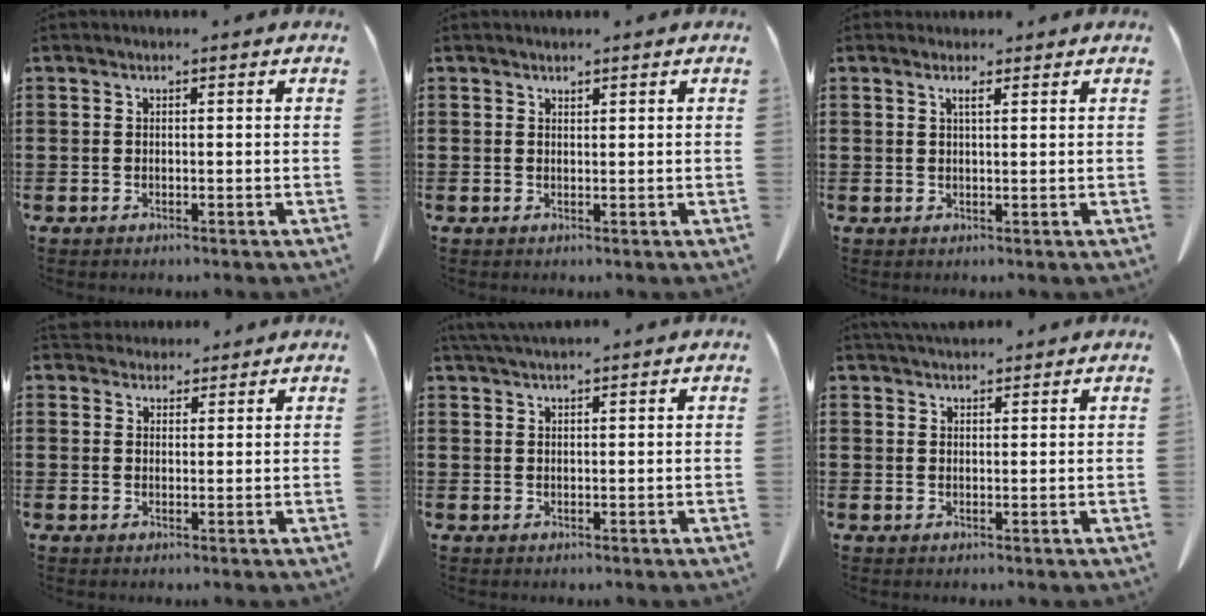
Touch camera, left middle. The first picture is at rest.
{"total": 0.9, "force": [0.8, 0.1, 0.0], "torque": [-0.003, -0.002, 0.018]}
{"total": 1.4, "force": [1.1, 0.2, 0.9], "torque": [-0.019, 0.000, 0.020]}
{"total": 2.8, "force": [2.6, 1.0, 0.2], "torque": [-0.002, -0.005, 0.049]}
{"total": 2.2, "force": [2.0, 0.1, 0.8], "torque": [-0.020, -0.002, 0.039]}
{"total": 2.4, "force": [2.3, 0.5, 0.4], "torque": [-0.014, -0.002, 0.046]}